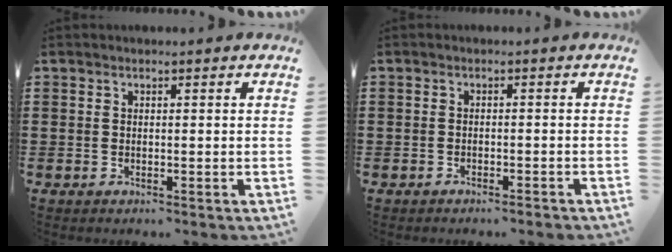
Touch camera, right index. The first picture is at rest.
{"total": 1.6, "force": [-1.5, 0.0, 0.3], "torque": [-0.007, 0.003, -0.032]}